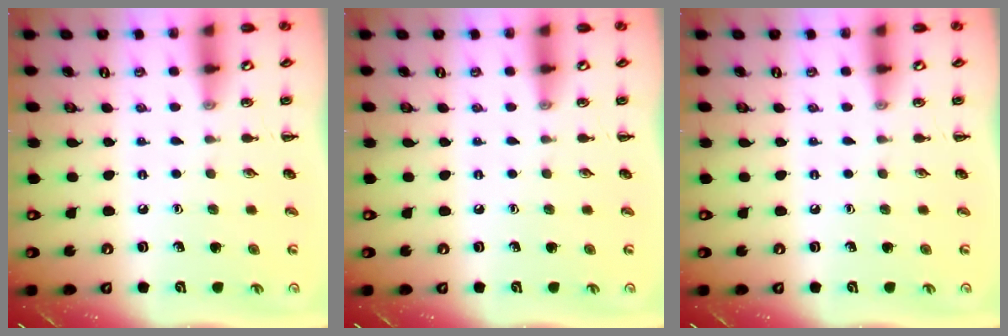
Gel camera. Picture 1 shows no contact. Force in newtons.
{"total": 0.0}
{"total": 0.0}